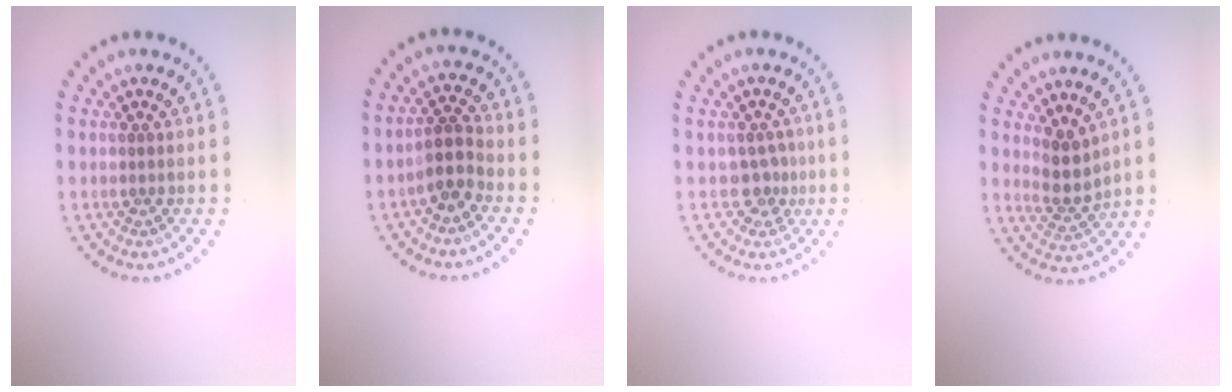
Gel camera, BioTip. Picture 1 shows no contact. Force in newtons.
{"total": 2.6, "press": 2.2, "slide": 1.4}
{"total": 1.8, "press": 1.5, "slide": 1.1}
{"total": 2.5, "press": 2.0, "slide": 1.5}